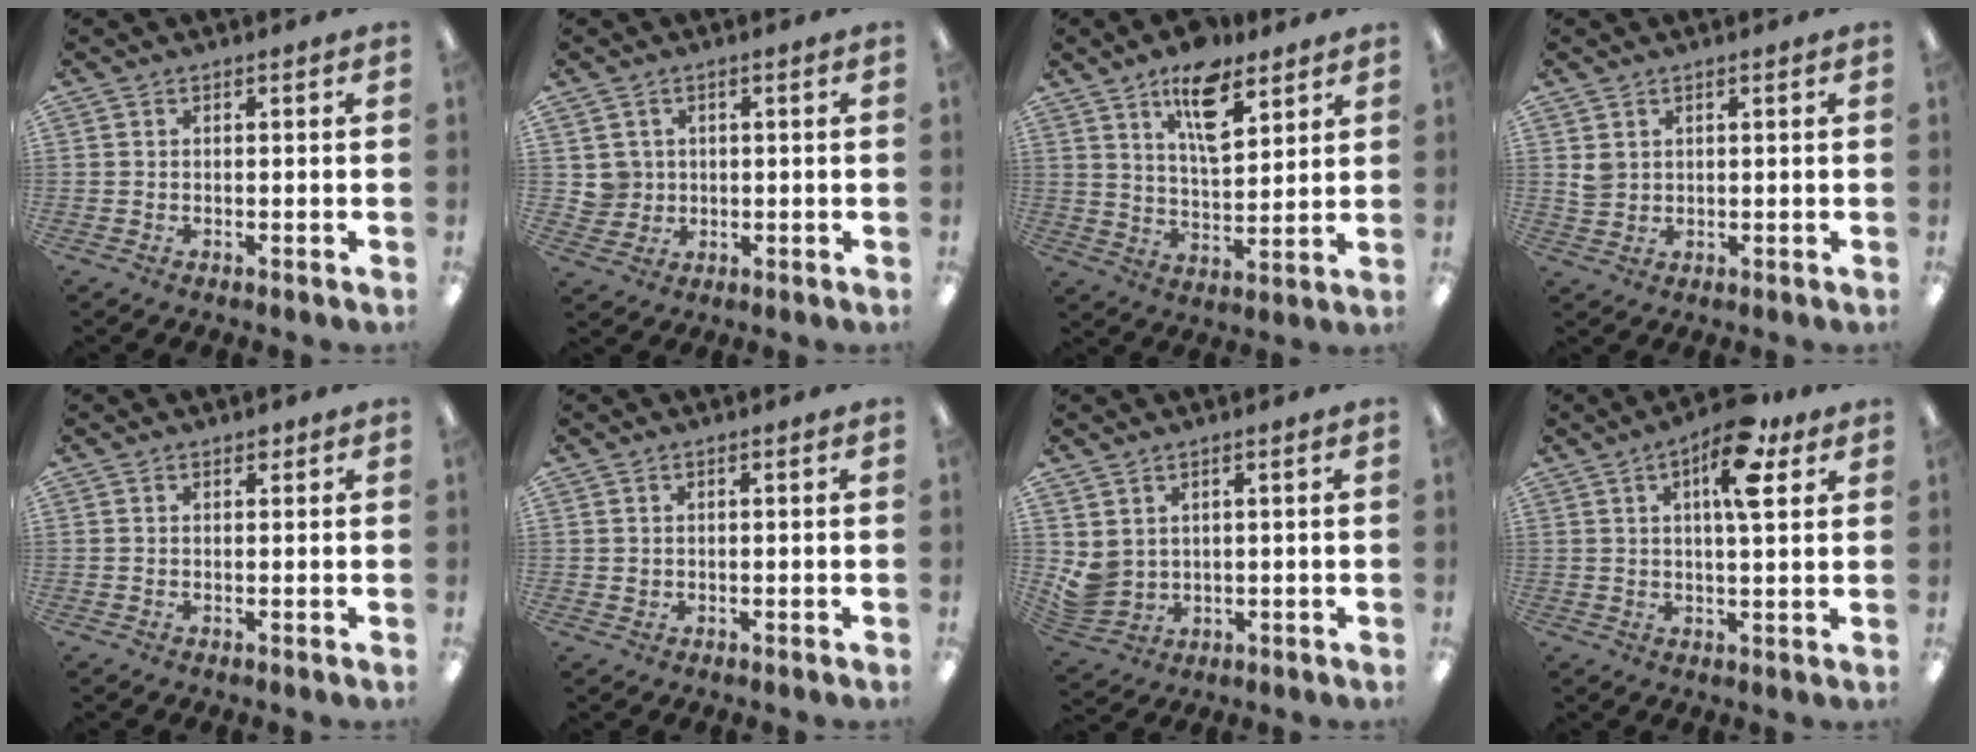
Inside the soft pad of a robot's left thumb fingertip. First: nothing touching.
{"total": 4.1, "force": [1.0, 3.9, -0.1], "torque": [-0.004, 0.005, 0.019]}
{"total": 12.9, "force": [8.1, 5.7, 8.3], "torque": [-0.122, -0.035, 0.137]}
{"total": 2.6, "force": [1.0, 2.3, 0.8], "torque": [-0.019, 0.001, 0.019]}
{"total": 1.2, "force": [0.8, 0.6, 0.6], "torque": [-0.005, -0.002, 0.012]}
{"total": 0.6, "force": [0.1, 0.5, -0.1], "torque": [0.003, 0.002, 0.002]}
{"total": 4.3, "force": [1.6, 3.8, 1.2], "torque": [-0.029, -0.015, 0.033]}
{"total": 12.0, "force": [5.9, 4.1, 9.7], "torque": [-0.140, -0.017, 0.091]}